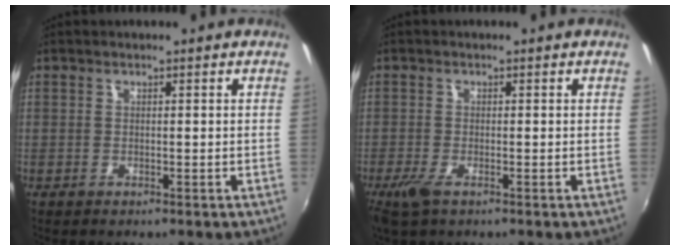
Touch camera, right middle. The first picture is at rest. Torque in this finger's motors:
{"motor_torque": [0.73, -0.66, 0.16, 0.03]}